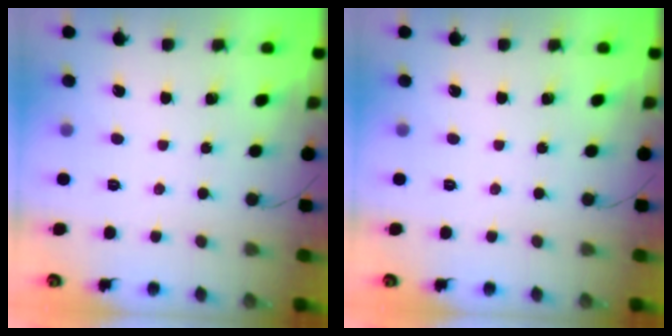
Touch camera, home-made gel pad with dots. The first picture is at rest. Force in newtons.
{"total": 0.0}